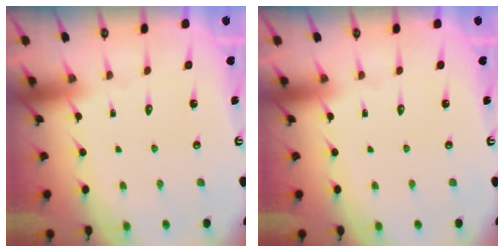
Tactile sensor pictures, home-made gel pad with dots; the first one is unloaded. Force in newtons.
{"total": 0.0}